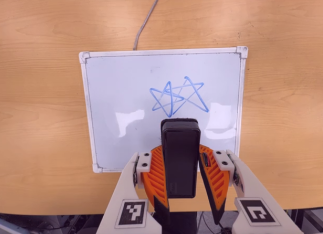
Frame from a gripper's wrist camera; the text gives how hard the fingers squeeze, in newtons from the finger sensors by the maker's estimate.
{"total": 7.9, "left": 5.9, "right": 9.8}